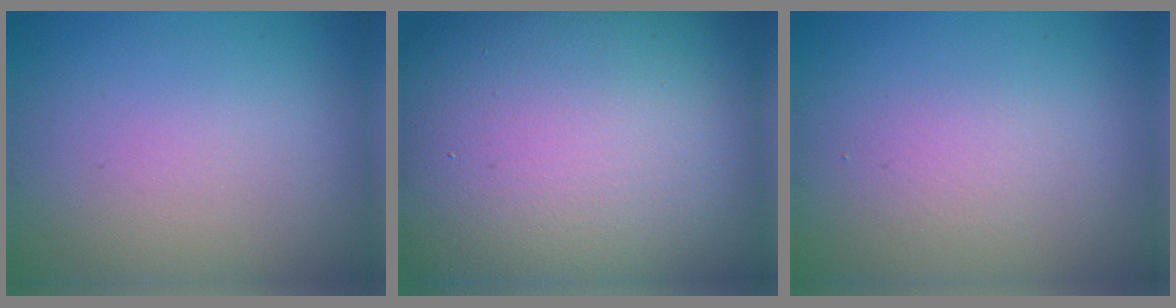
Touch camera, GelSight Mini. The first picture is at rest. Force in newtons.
{"total": 23.4, "press": 23.3, "slide": 1.4}
{"total": 1.2, "press": 1.2, "slide": 0.0}